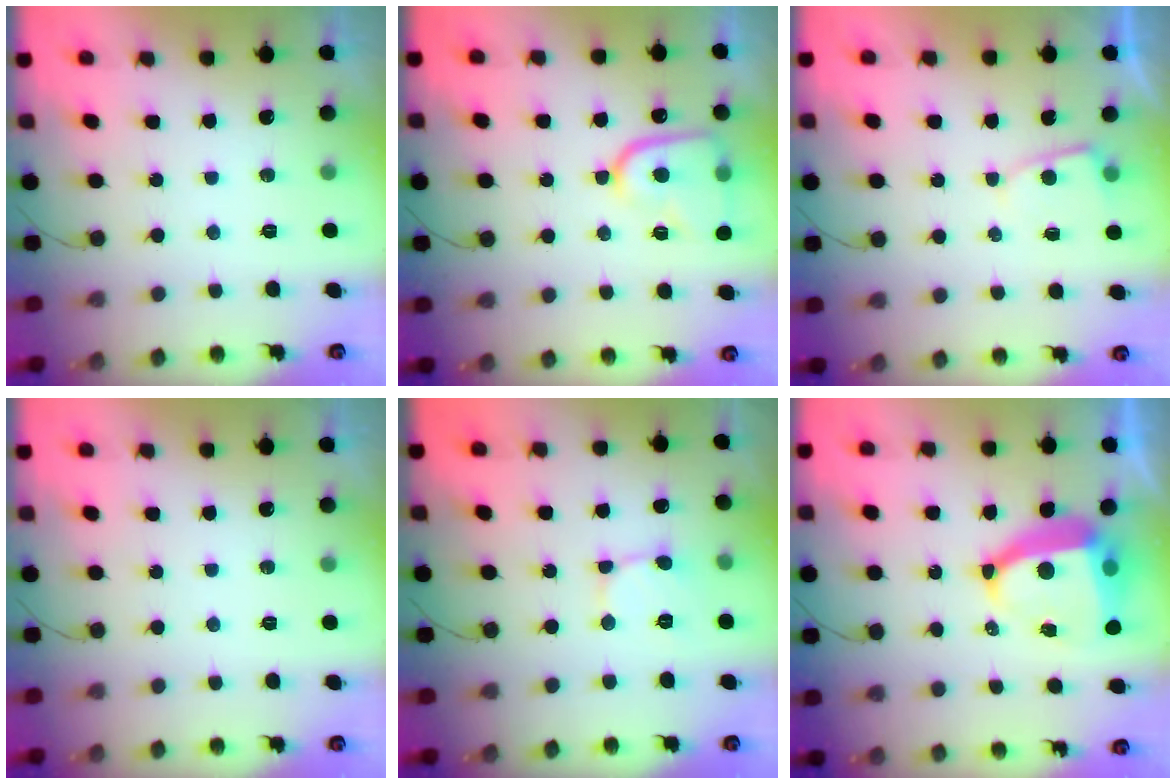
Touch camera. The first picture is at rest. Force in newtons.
{"total": 13.8, "press": 13.7, "slide": 1.4}
{"total": 3.2, "press": 3.2, "slide": 0.3}
{"total": 0.0}
{"total": 2.6, "press": 2.6, "slide": 0.2}
{"total": 10.9, "press": 10.8, "slide": 1.2}